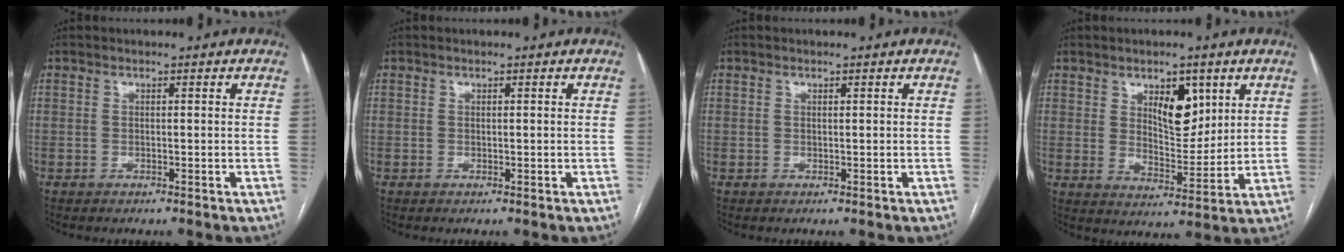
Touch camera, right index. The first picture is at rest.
{"total": 0.0}
{"total": 0.0}
{"total": 7.6, "force": [3.6, 3.5, 5.7], "torque": [-0.090, -0.004, 0.064]}